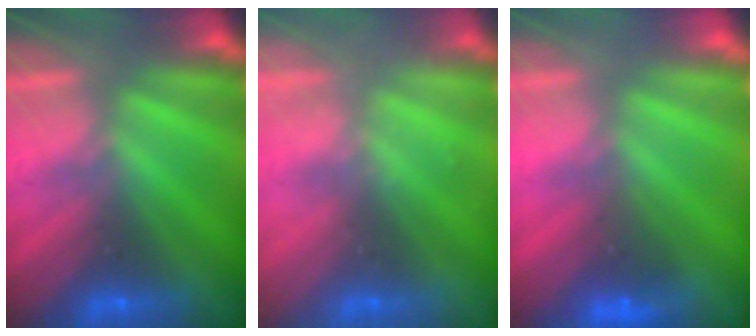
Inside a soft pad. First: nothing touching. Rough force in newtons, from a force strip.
{"total": 2.3}
{"total": 4.5}